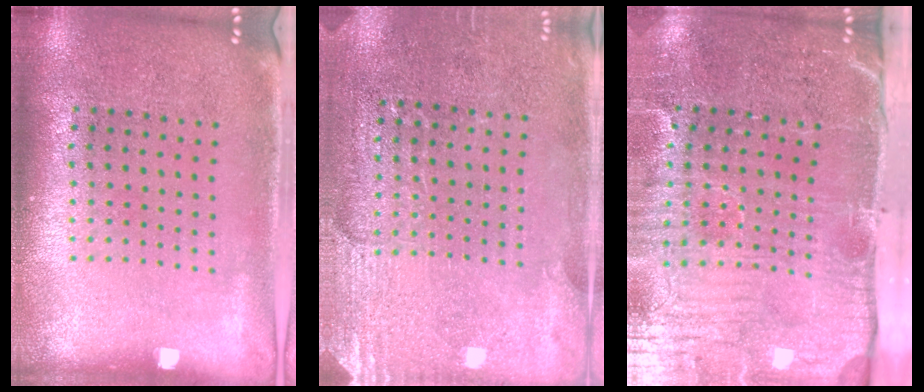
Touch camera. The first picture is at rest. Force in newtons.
{"total": 2.9, "press": 2.8, "slide": 0.8}
{"total": 5.2, "press": 4.3, "slide": 2.9}